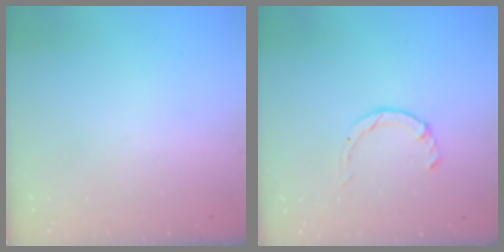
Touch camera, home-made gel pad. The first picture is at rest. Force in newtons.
{"total": 1.7, "press": 1.7, "slide": 0.2}